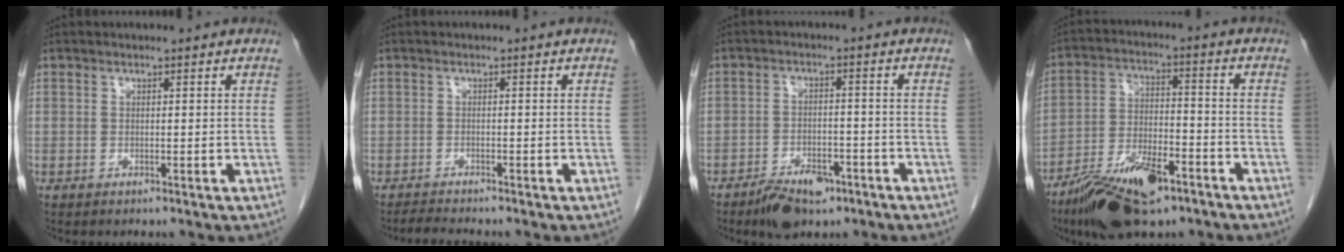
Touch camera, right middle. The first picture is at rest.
{"total": 1.9, "force": [-1.8, -0.4, 0.3], "torque": [-0.018, -0.013, -0.034]}
{"total": 6.4, "force": [-4.4, 2.9, 3.6], "torque": [-0.062, 0.001, -0.069]}
{"total": 13.1, "force": [-8.7, 4.1, 8.9], "torque": [-0.164, -0.011, -0.155]}